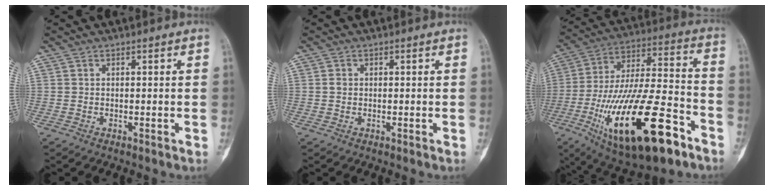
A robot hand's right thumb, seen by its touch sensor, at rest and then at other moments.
{"total": 0.8, "force": [0.1, 0.7, 0.4], "torque": [-0.001, 0.002, 0.001]}
{"total": 29.0, "force": [-12.7, 10.5, 23.9], "torque": [-0.455, 0.047, -0.199]}